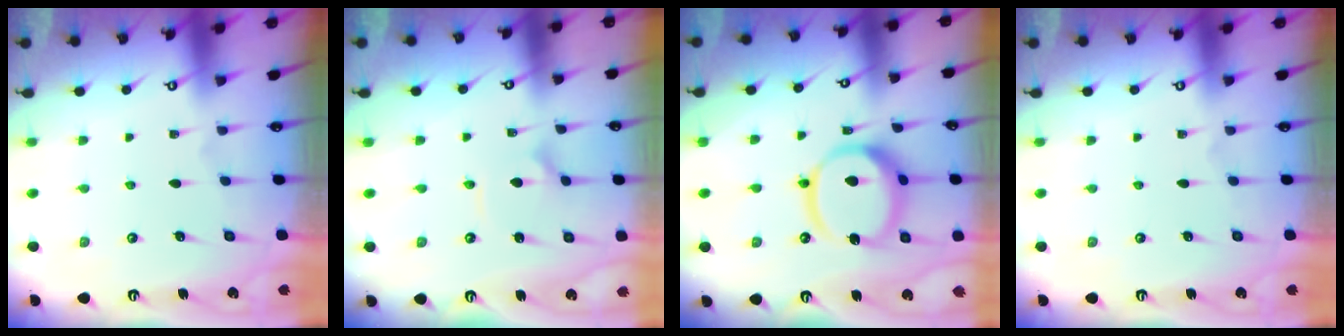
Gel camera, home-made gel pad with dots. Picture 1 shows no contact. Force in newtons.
{"total": 2.8, "press": 2.8, "slide": 0.3}
{"total": 14.7, "press": 14.6, "slide": 1.9}
{"total": 0.0}